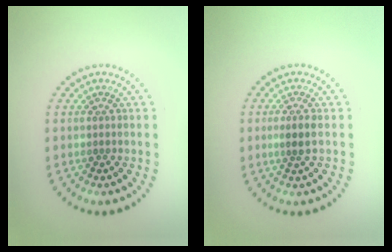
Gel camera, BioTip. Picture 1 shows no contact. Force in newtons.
{"total": 1.6, "press": 1.4, "slide": 0.7}